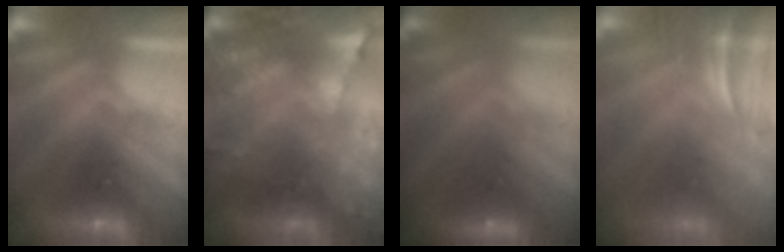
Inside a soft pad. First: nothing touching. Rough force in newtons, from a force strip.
{"total": 9.0}
{"total": 2.4}
{"total": 7.4}